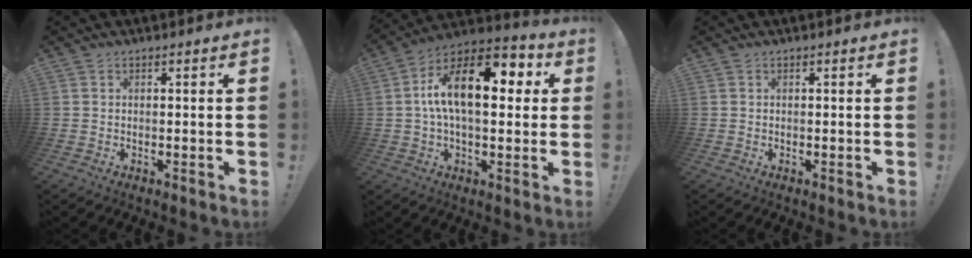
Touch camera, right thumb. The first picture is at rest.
{"total": 17.8, "force": [3.2, 8.4, 15.4], "torque": [-0.258, -0.002, 0.043]}
{"total": 0.0}